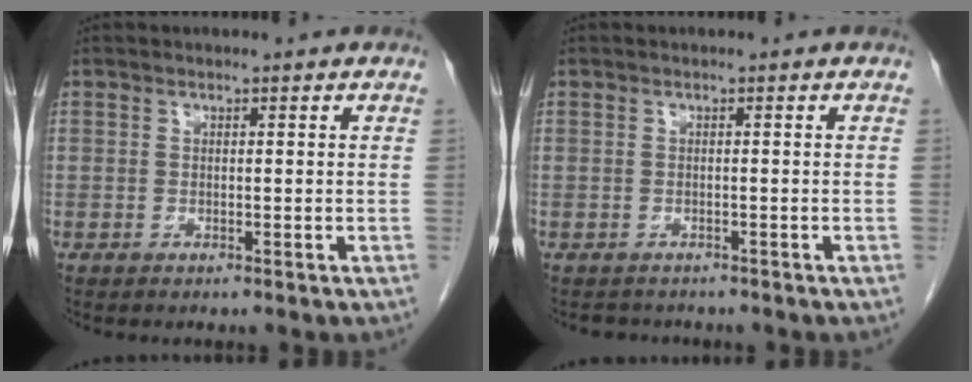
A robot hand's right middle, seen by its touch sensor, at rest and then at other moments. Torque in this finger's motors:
{"motor_torque": [0.02, 0.00, -0.01, 0.00]}